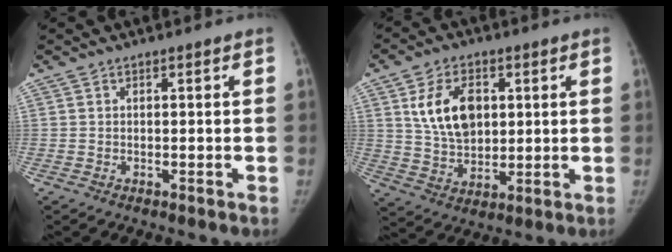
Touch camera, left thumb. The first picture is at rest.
{"total": 11.7, "force": [3.3, 7.8, 8.1], "torque": [-0.116, -0.014, 0.067]}